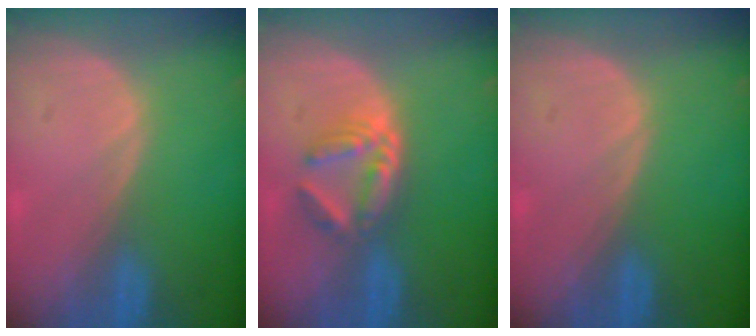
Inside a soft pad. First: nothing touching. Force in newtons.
{"total": 6.1, "press": 5.2, "slide": 3.0}
{"total": 0.0}